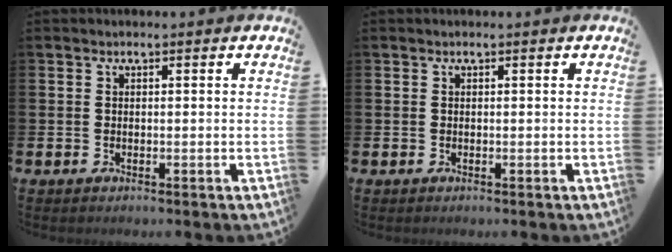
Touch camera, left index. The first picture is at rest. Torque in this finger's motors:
{"motor_torque": [-0.28, -0.09, 0.03, 0.00]}